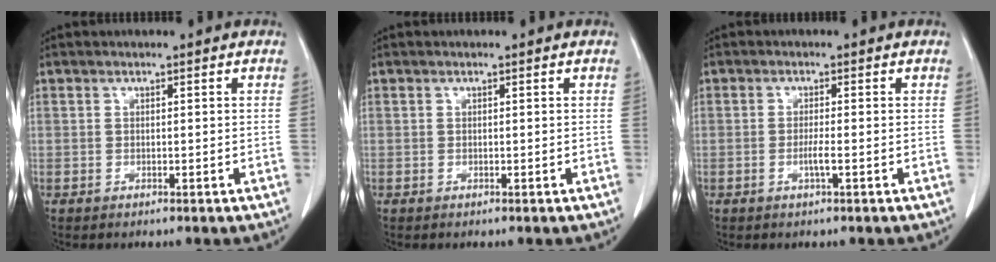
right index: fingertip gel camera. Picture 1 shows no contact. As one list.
[{"total": 0.0}, {"total": 2.0, "force": [-0.7, 0.1, 1.9], "torque": [-0.039, -0.001, -0.013]}]